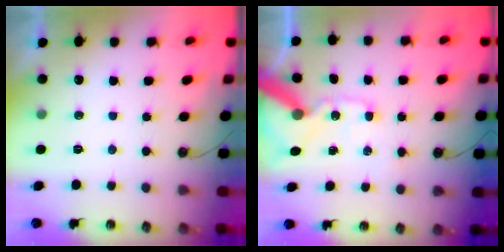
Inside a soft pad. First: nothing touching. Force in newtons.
{"total": 14.0, "press": 13.8, "slide": 2.5}